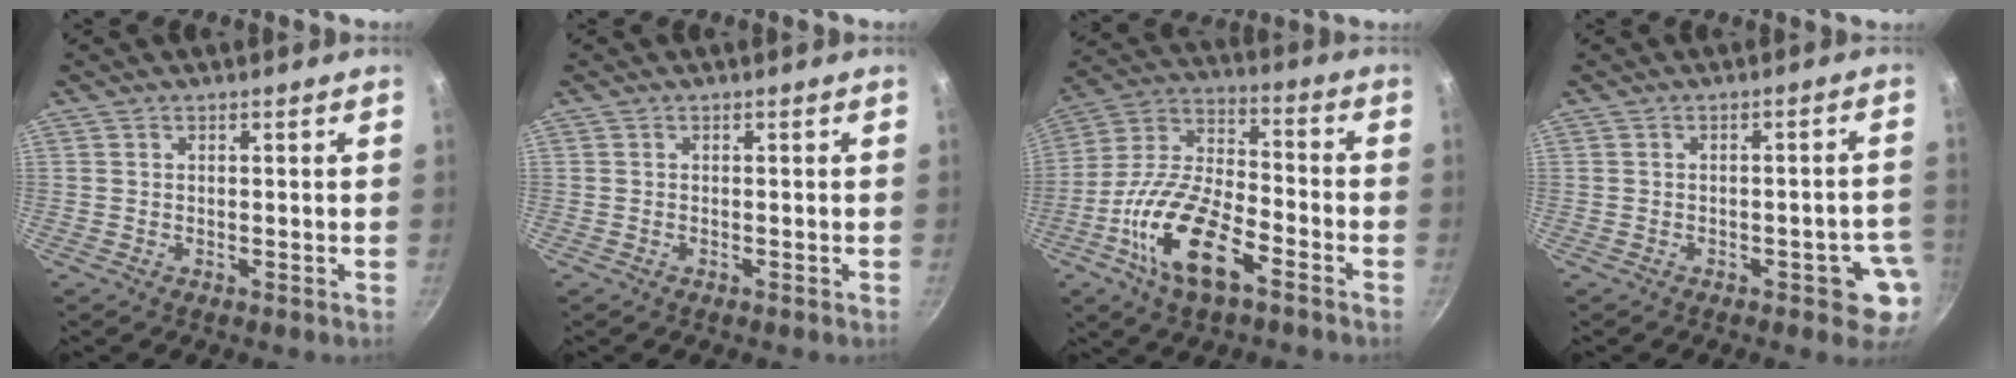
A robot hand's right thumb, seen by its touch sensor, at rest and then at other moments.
{"total": 0.0}
{"total": 18.5, "force": [-8.3, 8.1, 14.4], "torque": [-0.268, 0.043, -0.170]}
{"total": 6.1, "force": [-2.1, 2.8, 5.0], "torque": [-0.024, 0.024, -0.020]}